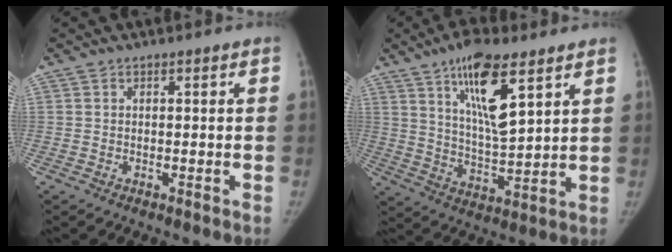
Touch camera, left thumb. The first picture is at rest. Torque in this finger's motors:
{"motor_torque": [0.40, -0.11, 1.75, -1.02, 0.41]}